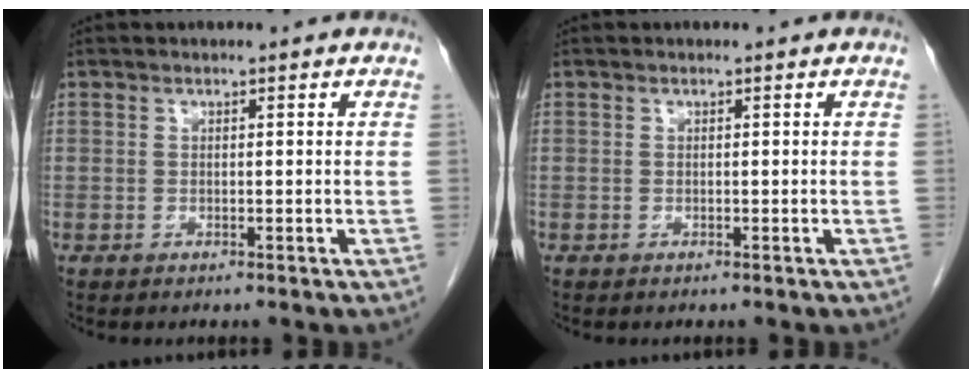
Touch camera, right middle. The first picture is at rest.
{"total": 0.0}